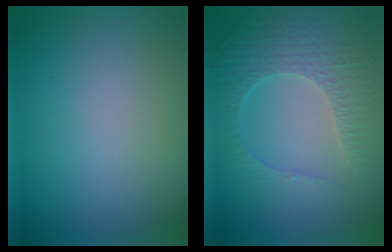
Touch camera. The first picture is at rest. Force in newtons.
{"total": 4.5, "press": 3.3, "slide": 3.1}